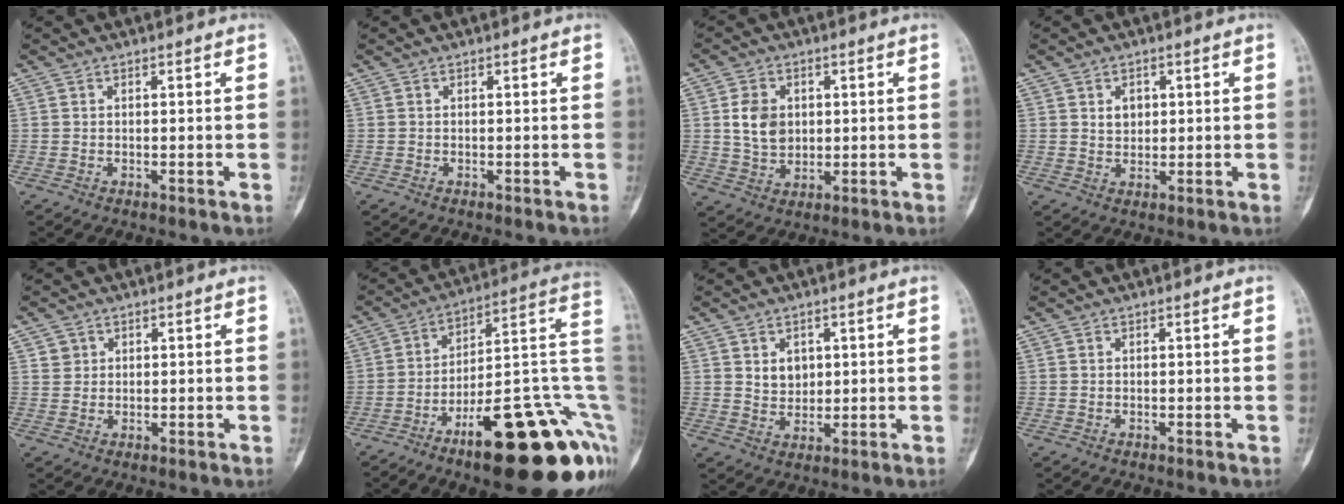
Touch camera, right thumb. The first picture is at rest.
{"total": 0.0}
{"total": 7.2, "force": [1.3, 5.6, 4.4], "torque": [-0.058, -0.009, 0.029]}
{"total": 3.1, "force": [0.9, 2.4, 1.7], "torque": [-0.009, -0.004, 0.016]}
{"total": 2.1, "force": [0.9, 1.9, 0.2], "torque": [0.015, -0.002, 0.011]}
{"total": 26.5, "force": [-9.5, 7.7, 23.5], "torque": [-0.239, 0.071, -0.132]}
{"total": 4.1, "force": [1.3, 3.3, 2.1], "torque": [-0.013, -0.010, 0.027]}
{"total": 0.0}